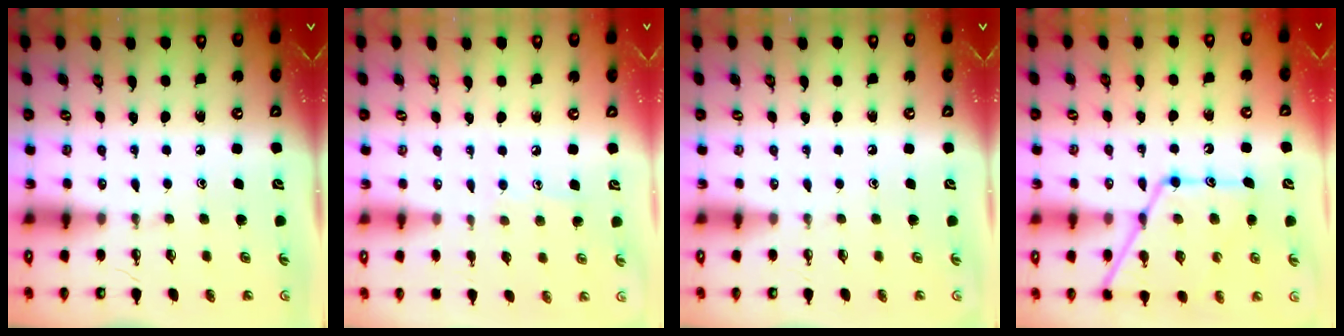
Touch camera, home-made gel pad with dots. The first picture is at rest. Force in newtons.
{"total": 5.6, "press": 5.6, "slide": 0.0}
{"total": 0.0}
{"total": 15.7, "press": 15.6, "slide": 1.4}